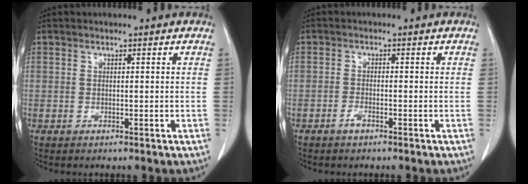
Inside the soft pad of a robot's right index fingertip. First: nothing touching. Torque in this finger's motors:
{"motor_torque": [0.15, -0.05, 0.03, 0.02]}